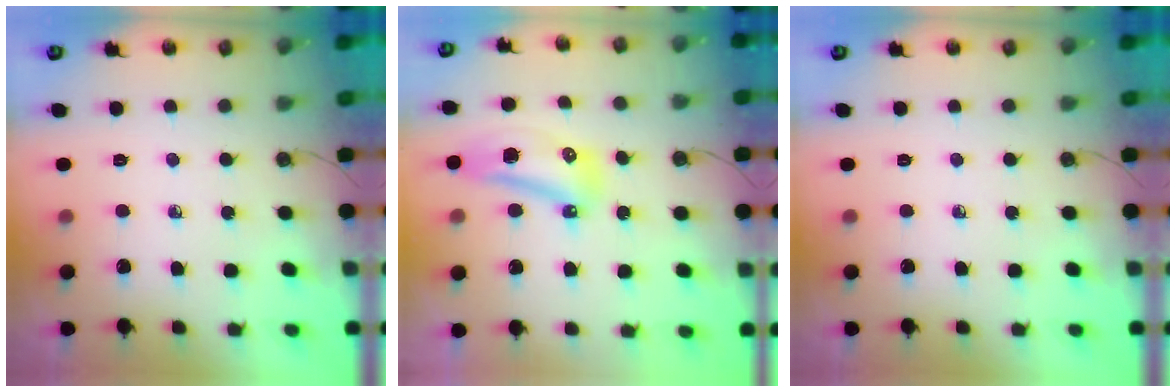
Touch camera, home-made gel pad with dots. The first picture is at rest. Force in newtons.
{"total": 16.2, "press": 12.7, "slide": 10.1}
{"total": 0.0}